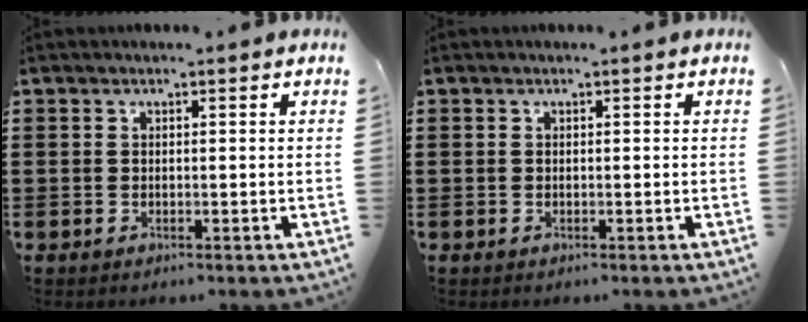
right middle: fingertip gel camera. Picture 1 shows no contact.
{"total": 0.0}